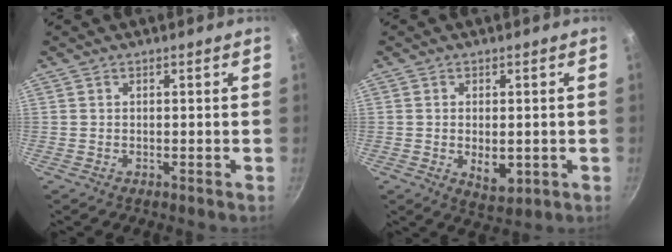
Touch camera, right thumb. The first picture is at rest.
{"total": 5.5, "force": [-0.9, 3.1, 4.4], "torque": [-0.062, -0.010, -0.006]}